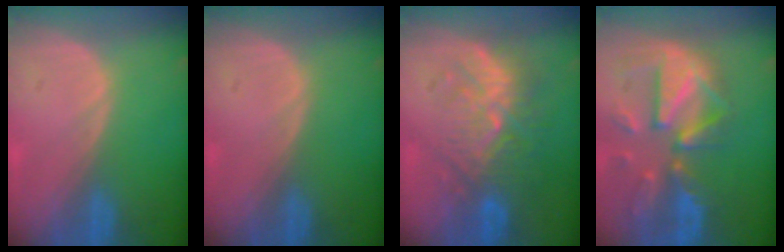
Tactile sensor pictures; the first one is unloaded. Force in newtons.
{"total": 0.0}
{"total": 9.5, "press": 9.1, "slide": 2.7}
{"total": 12.0, "press": 10.5, "slide": 5.9}